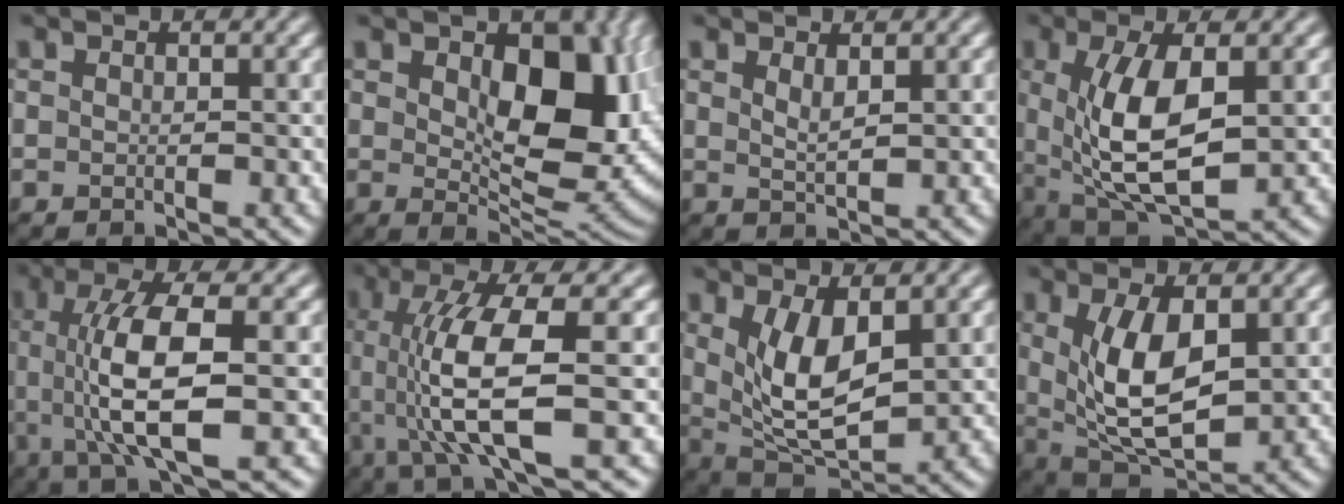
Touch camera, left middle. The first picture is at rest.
{"total": 10.8, "force": [2.2, 5.8, 8.8], "torque": [-0.125, -0.010, 0.041]}
{"total": 1.4, "force": [0.9, 0.3, 1.0], "torque": [-0.021, -0.004, 0.018]}
{"total": 8.8, "force": [0.6, 4.0, 7.9], "torque": [-0.163, -0.009, 0.015]}
{"total": 8.7, "force": [0.1, 2.6, 8.3], "torque": [-0.159, -0.002, 0.005]}
{"total": 9.2, "force": [-0.3, 2.4, 8.9], "torque": [-0.181, -0.007, 0.001]}
{"total": 6.5, "force": [1.3, 2.9, 5.6], "torque": [-0.117, -0.013, 0.030]}
{"total": 7.9, "force": [1.0, 3.9, 6.8], "torque": [-0.140, -0.007, 0.022]}